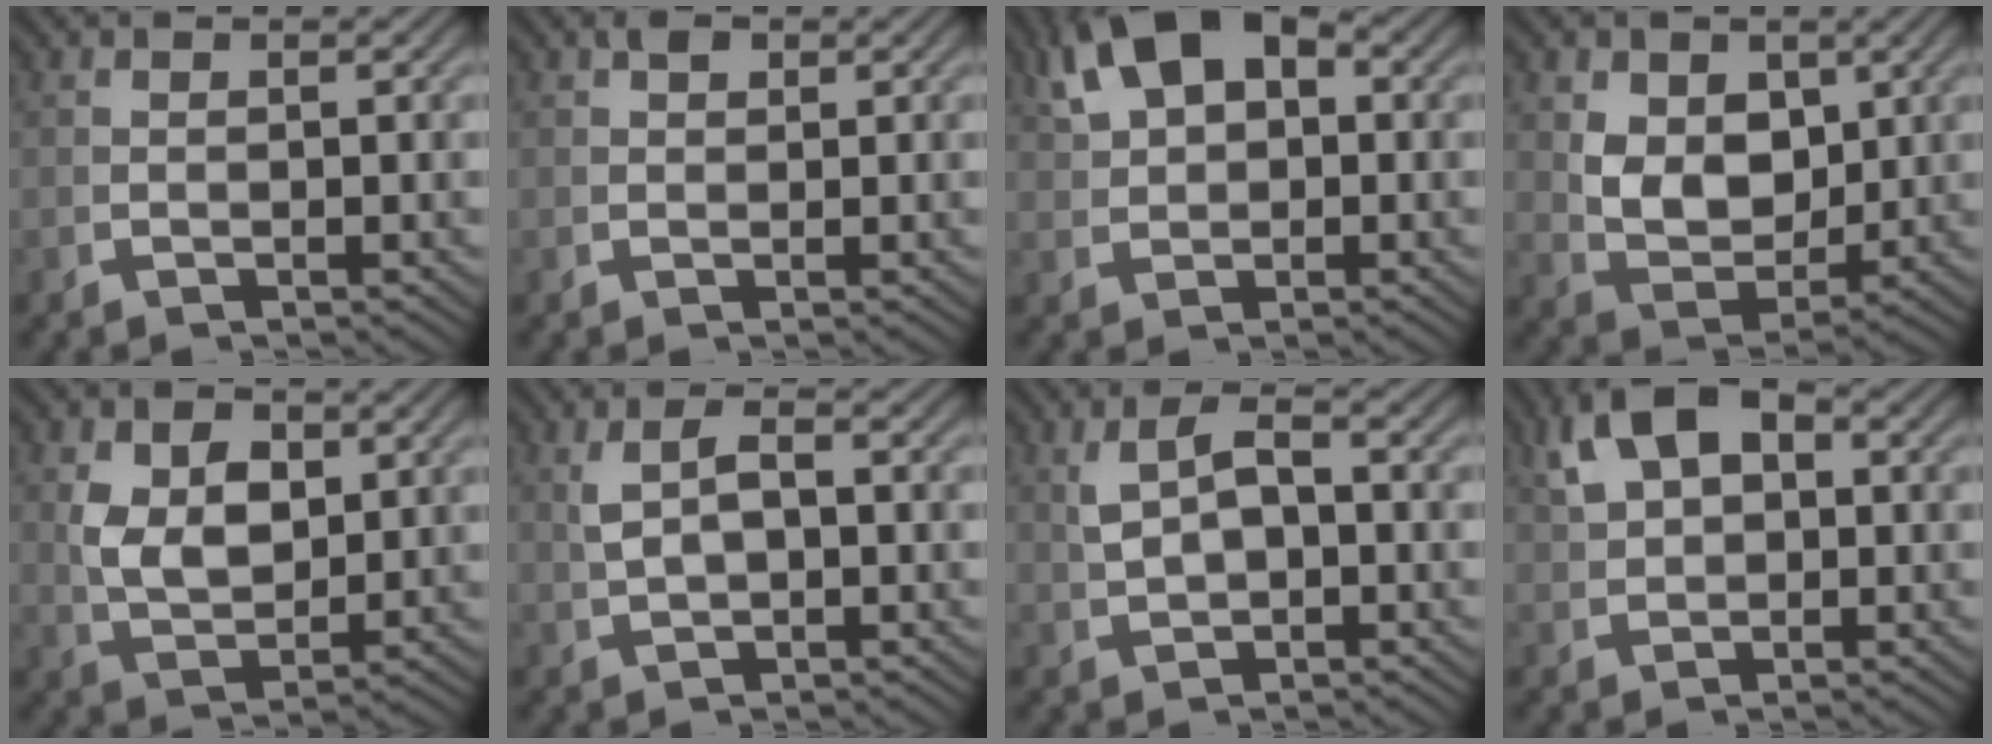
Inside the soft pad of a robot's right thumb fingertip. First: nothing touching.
{"total": 1.6, "force": [1.1, 0.9, 0.8], "torque": [-0.011, 0.000, 0.022]}
{"total": 7.3, "force": [3.2, 4.1, 5.0], "torque": [-0.099, 0.002, 0.063]}
{"total": 6.9, "force": [1.2, 4.7, 4.9], "torque": [-0.108, -0.041, 0.041]}
{"total": 6.3, "force": [1.3, 4.3, 4.4], "torque": [-0.094, -0.024, 0.041]}
{"total": 2.8, "force": [0.7, 1.1, 2.4], "torque": [-0.046, 0.006, 0.023]}
{"total": 3.8, "force": [0.6, 2.0, 3.2], "torque": [-0.059, 0.000, 0.025]}
{"total": 6.0, "force": [2.5, 3.4, 4.2], "torque": [-0.083, 0.004, 0.051]}